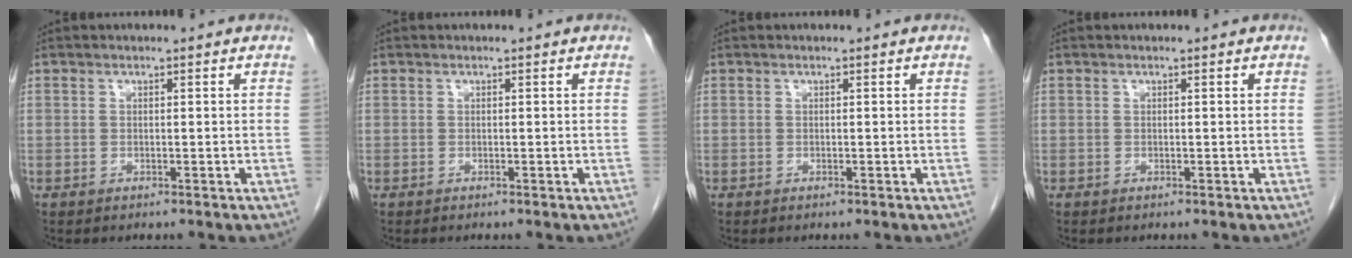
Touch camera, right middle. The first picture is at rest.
{"total": 0.0}
{"total": 0.0}
{"total": 0.0}